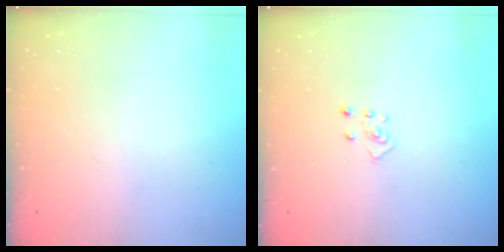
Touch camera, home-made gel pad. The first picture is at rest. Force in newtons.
{"total": 3.7, "press": 3.7, "slide": 0.3}